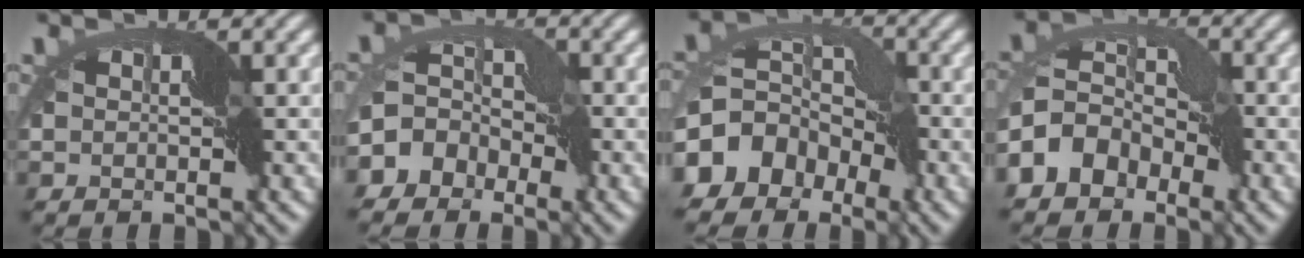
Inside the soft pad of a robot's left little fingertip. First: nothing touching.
{"total": 6.3, "force": [-2.7, 5.1, 2.7], "torque": [-0.037, 0.004, -0.076]}
{"total": 10.7, "force": [-5.2, 7.7, 5.2], "torque": [-0.100, 0.007, -0.110]}
{"total": 5.6, "force": [-2.7, 4.0, 2.9], "torque": [-0.061, 0.013, -0.076]}